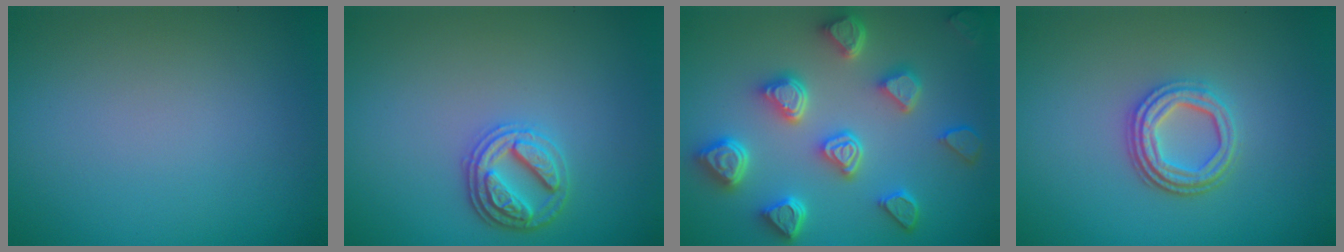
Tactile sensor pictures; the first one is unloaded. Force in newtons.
{"total": 2.9, "press": 2.8, "slide": 0.8}
{"total": 7.1, "press": 5.8, "slide": 4.1}
{"total": 3.7, "press": 3.0, "slide": 2.1}